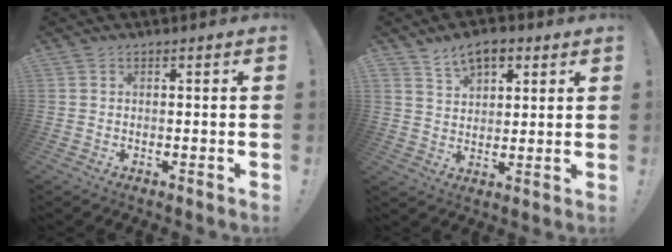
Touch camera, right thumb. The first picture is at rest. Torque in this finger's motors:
{"motor_torque": [0.07, 0.09, -0.02, 0.58, 0.04]}